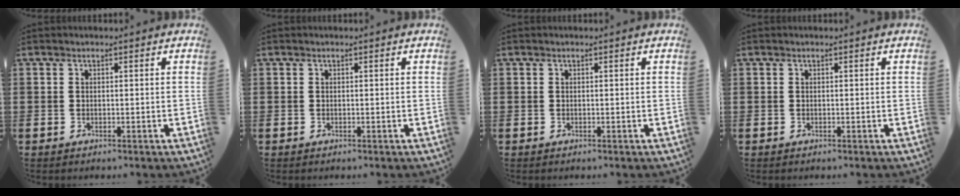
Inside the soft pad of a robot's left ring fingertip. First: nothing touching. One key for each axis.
{"total": 0.0}
{"total": 0.0}
{"total": 0.0}